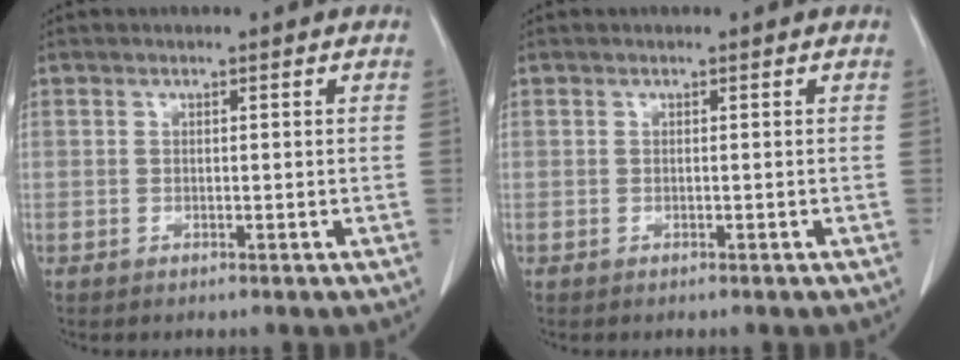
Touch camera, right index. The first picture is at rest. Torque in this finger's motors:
{"motor_torque": [0.00, 0.00, 0.00, 0.00]}